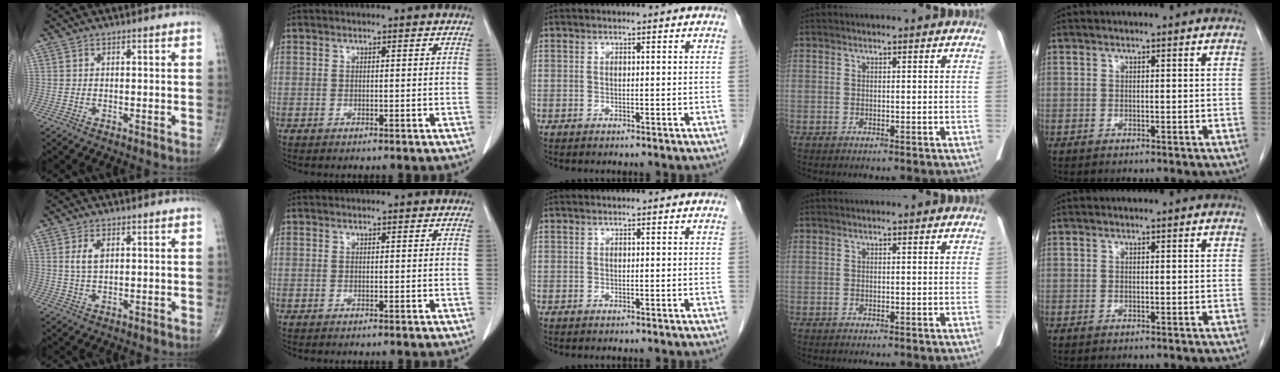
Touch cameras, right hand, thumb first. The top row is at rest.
{"thumb": {"total": 3.5, "force": [1.0, 1.8, 2.8], "torque": [-0.056, -0.002, 0.022]}}